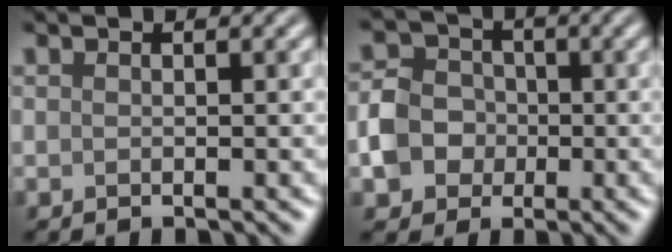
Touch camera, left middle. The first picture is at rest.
{"total": 4.5, "force": [-1.1, 3.9, 1.9], "torque": [-0.029, 0.002, -0.027]}